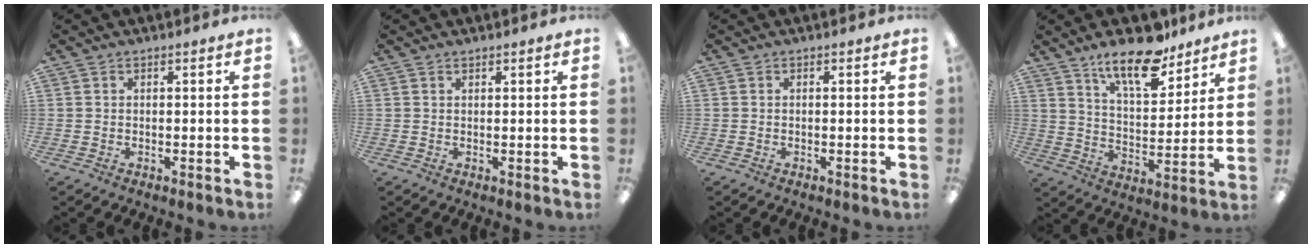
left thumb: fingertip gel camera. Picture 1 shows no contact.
{"total": 0.7, "force": [0.7, 0.2, 0.0], "torque": [-0.001, 0.000, 0.013]}
{"total": 0.0}
{"total": 14.9, "force": [11.8, 5.1, 7.6], "torque": [-0.116, -0.072, 0.203]}